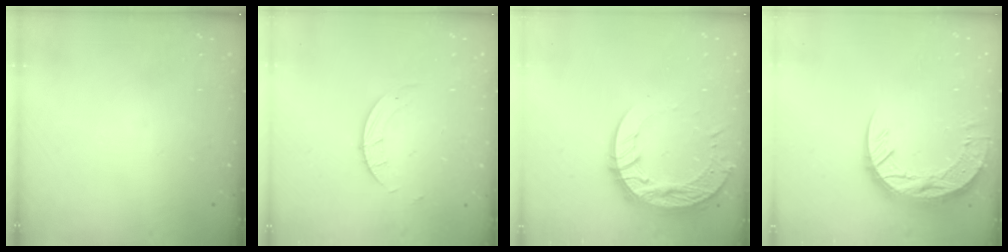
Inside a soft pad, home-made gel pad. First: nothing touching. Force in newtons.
{"total": 1.5, "press": 1.5, "slide": 0.1}
{"total": 14.0, "press": 14.0, "slide": 1.3}
{"total": 16.1, "press": 16.0, "slide": 1.4}